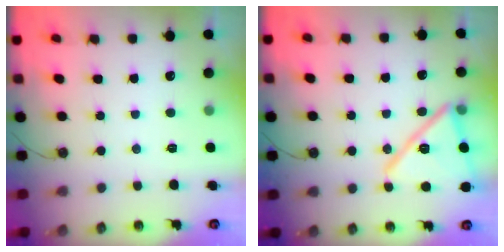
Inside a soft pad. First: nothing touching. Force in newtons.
{"total": 19.2, "press": 19.2, "slide": 0.5}